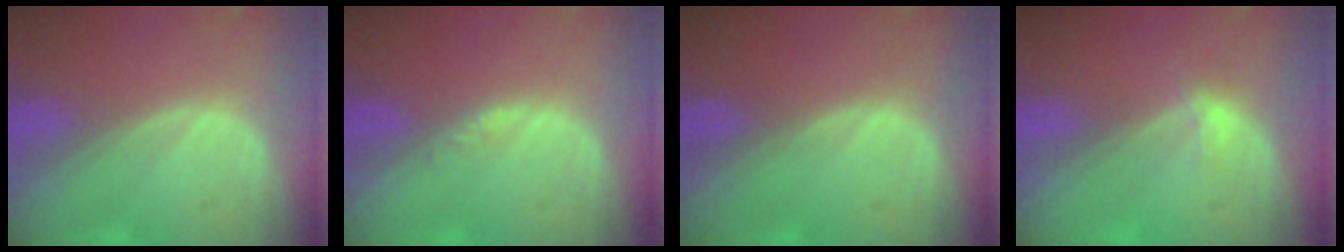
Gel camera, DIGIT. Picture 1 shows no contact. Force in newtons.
{"total": 0.8, "press": 0.8, "slide": 0.1}
{"total": 0.0}
{"total": 1.3, "press": 0.9, "slide": 0.9}